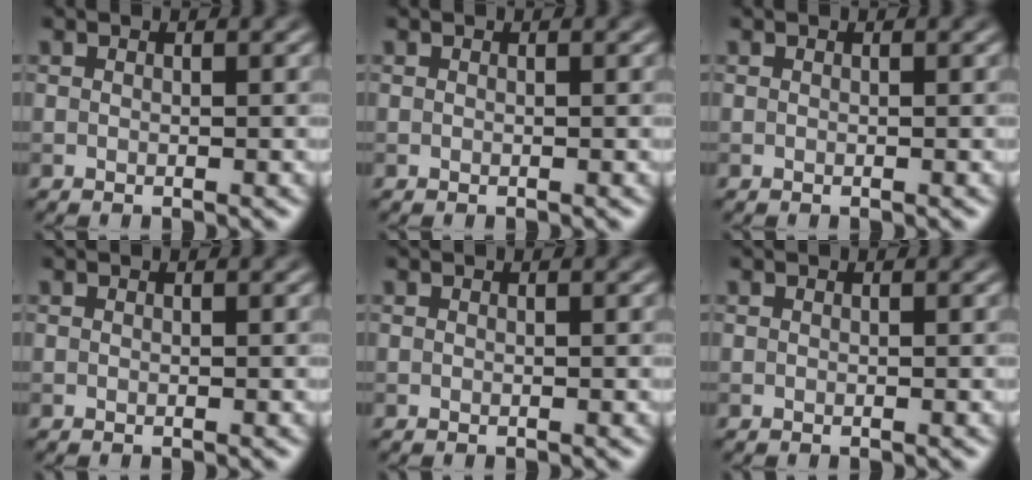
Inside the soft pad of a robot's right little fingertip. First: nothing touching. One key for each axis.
{"total": 0.0}
{"total": 0.0}
{"total": 0.0}
{"total": 0.0}
{"total": 0.0}